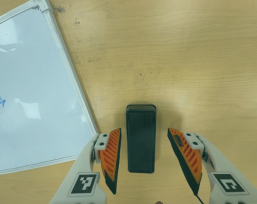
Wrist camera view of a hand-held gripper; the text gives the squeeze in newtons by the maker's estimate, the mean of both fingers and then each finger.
{"total": 0.0}